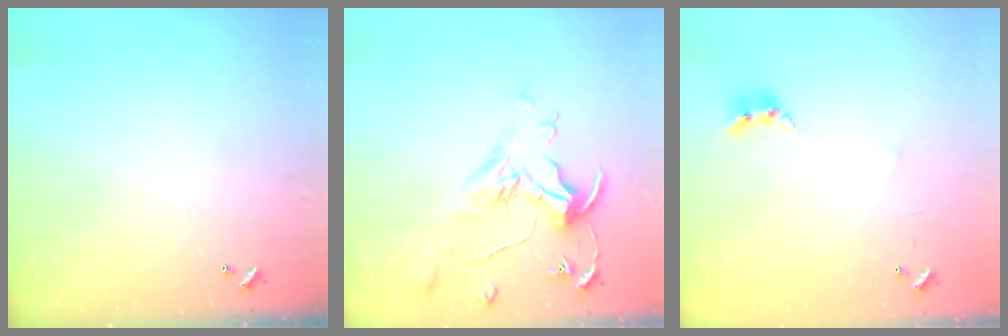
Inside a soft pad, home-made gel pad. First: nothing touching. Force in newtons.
{"total": 1.6, "press": 1.4, "slide": 0.7}
{"total": 5.0, "press": 4.9, "slide": 0.2}